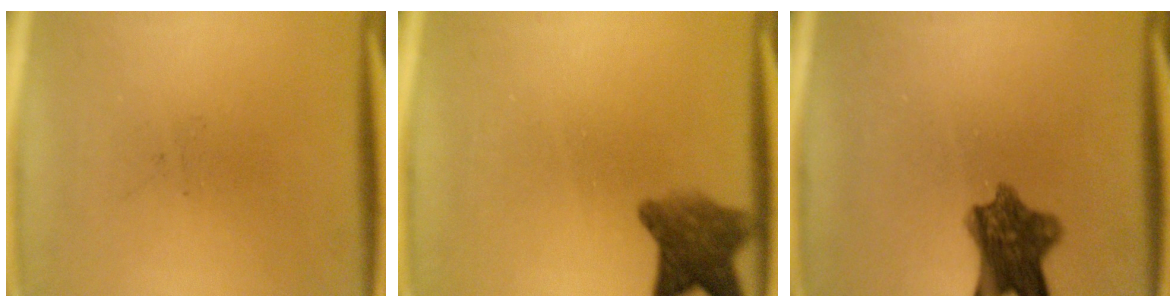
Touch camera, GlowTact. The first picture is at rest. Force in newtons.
{"total": 6.4}
{"total": 8.4}